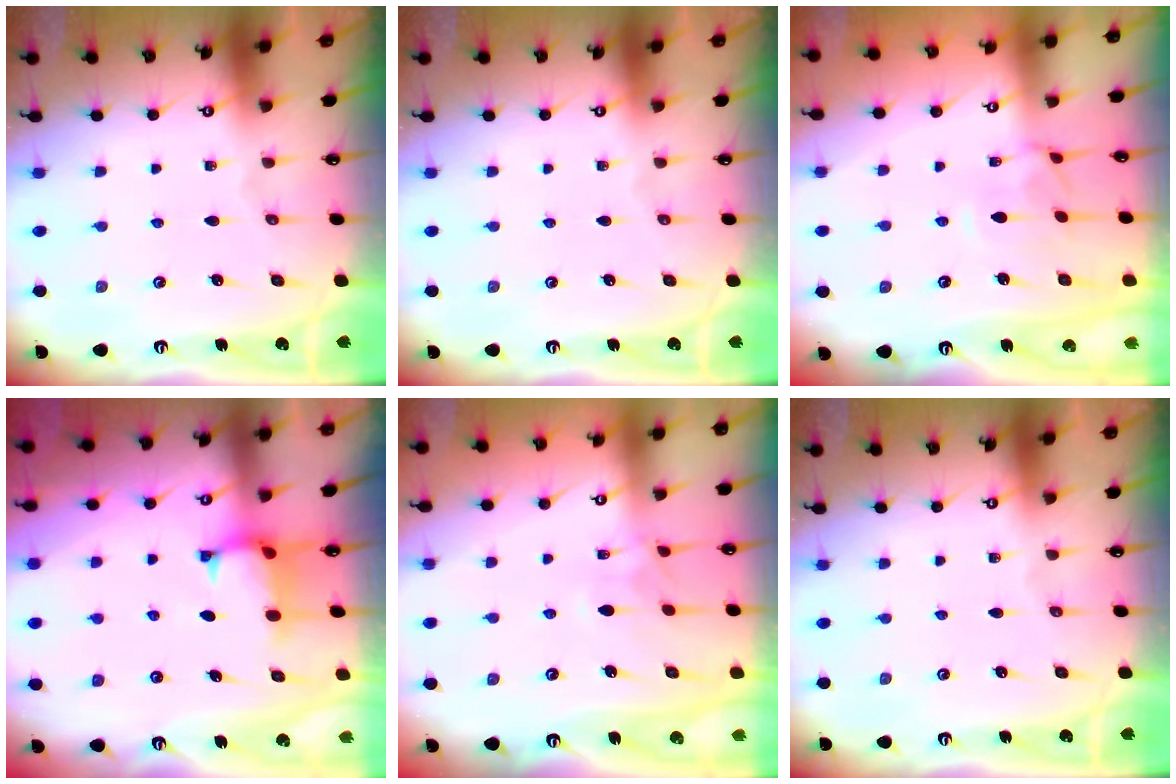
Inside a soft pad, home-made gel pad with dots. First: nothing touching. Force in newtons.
{"total": 0.0}
{"total": 2.2, "press": 2.1, "slide": 0.5}
{"total": 1.2, "press": 0.9, "slide": 0.8}
{"total": 1.6, "press": 1.4, "slide": 0.8}
{"total": 0.0}